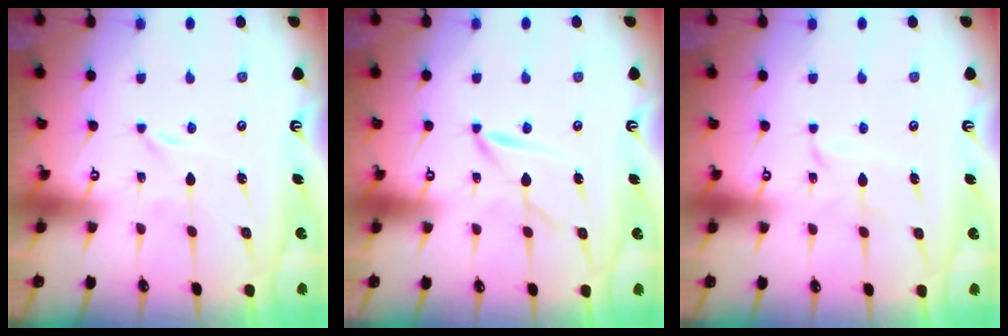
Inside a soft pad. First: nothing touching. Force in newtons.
{"total": 2.9, "press": 2.9, "slide": 0.3}
{"total": 2.5, "press": 2.5, "slide": 0.1}